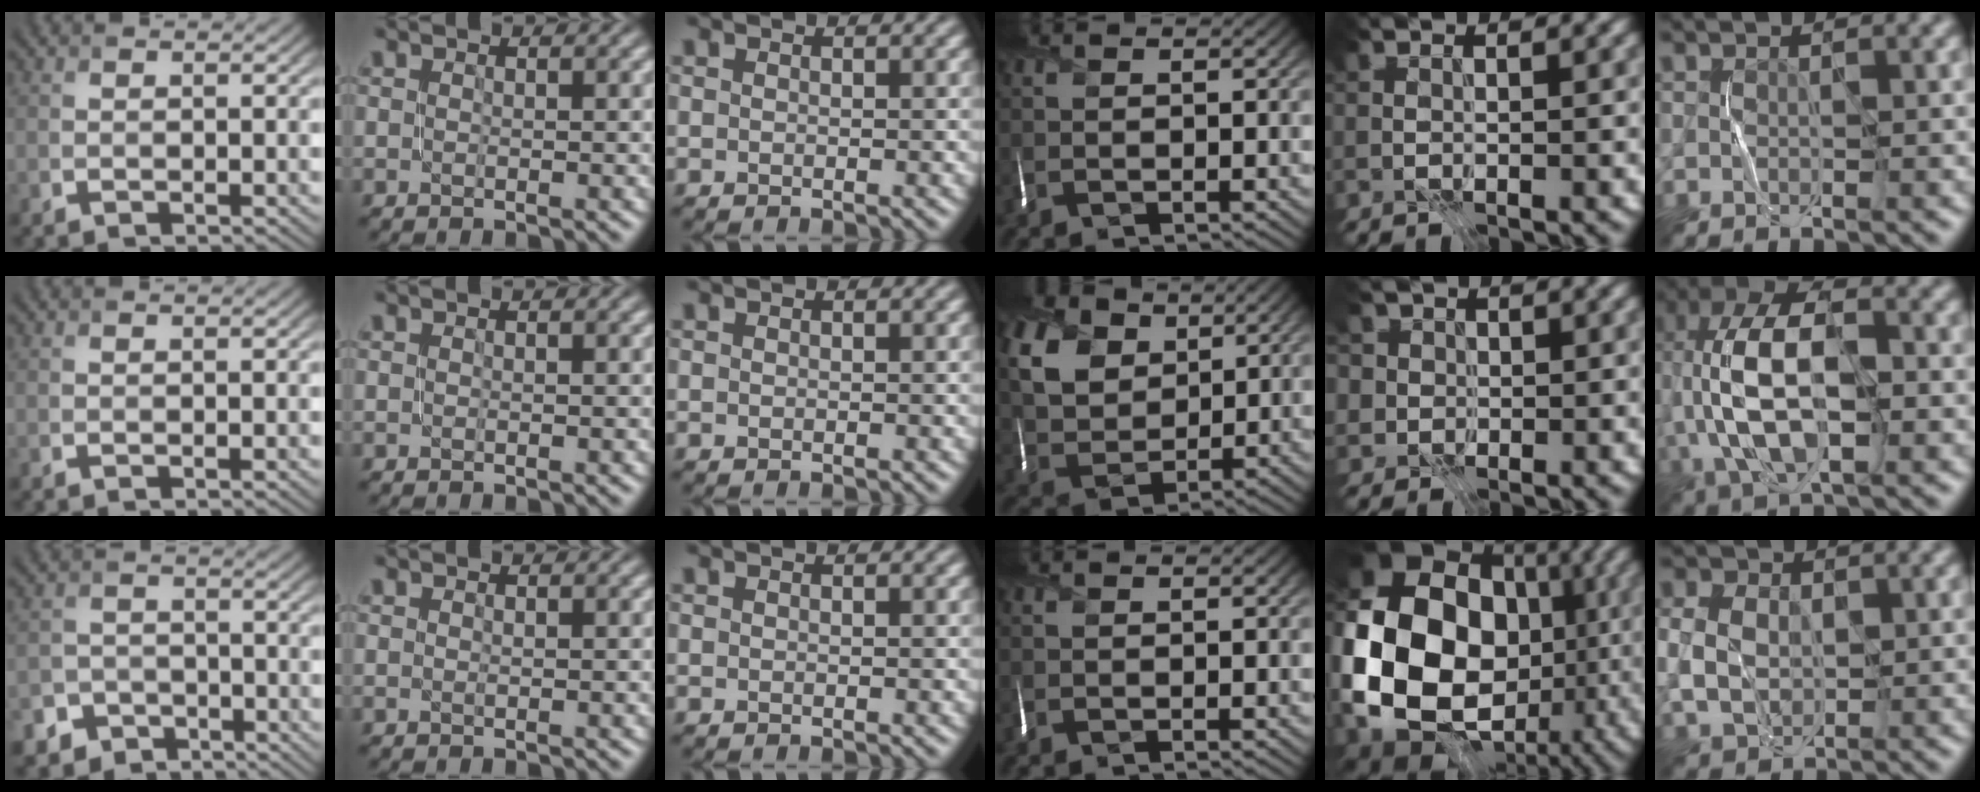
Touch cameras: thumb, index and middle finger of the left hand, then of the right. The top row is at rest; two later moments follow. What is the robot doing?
{"motion": "fold", "object": "scarf"}